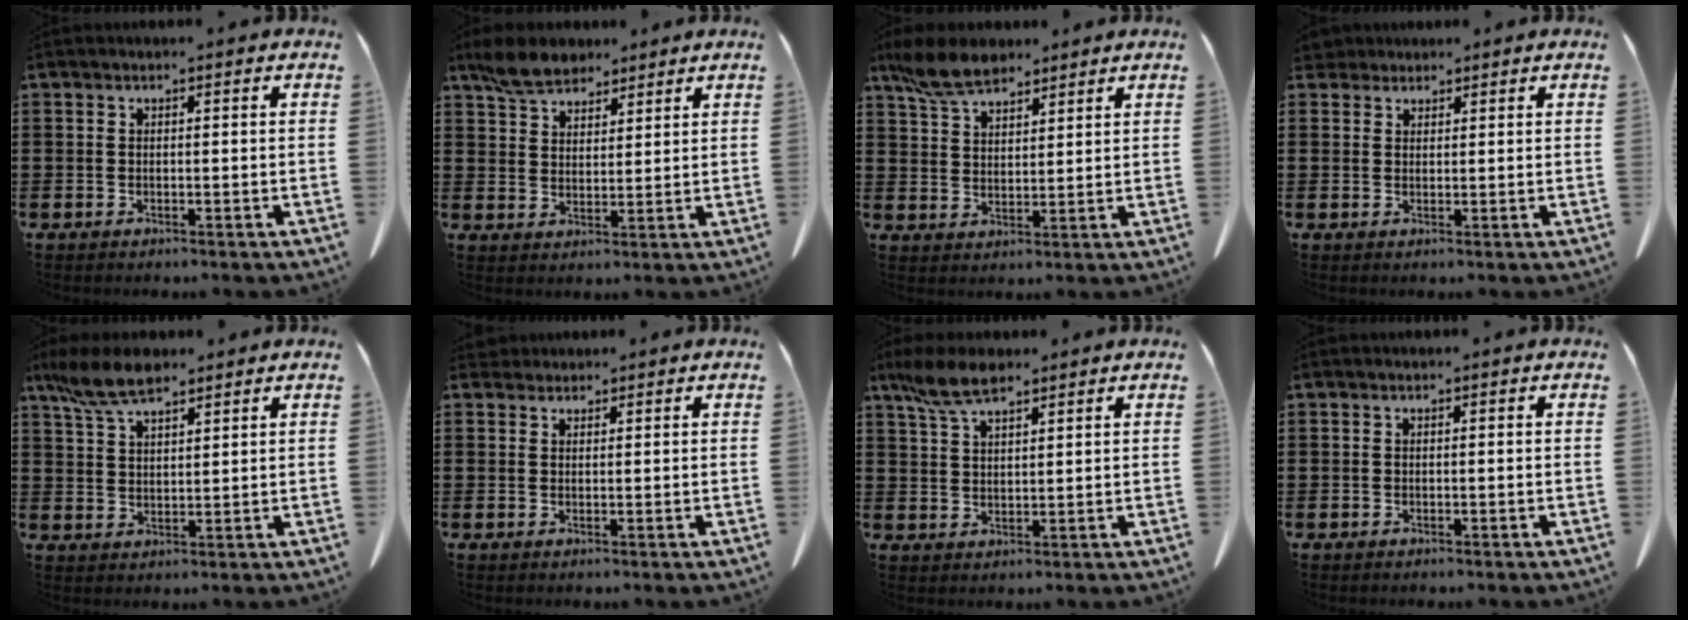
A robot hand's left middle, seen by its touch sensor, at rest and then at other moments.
{"total": 5.8, "force": [4.9, 2.6, 1.8], "torque": [-0.053, -0.002, 0.093]}
{"total": 6.8, "force": [5.5, 2.6, 3.0], "torque": [-0.079, -0.004, 0.106]}
{"total": 2.4, "force": [2.1, 1.0, 0.4], "torque": [-0.016, 0.003, 0.043]}
{"total": 7.1, "force": [5.3, 2.2, 4.2], "torque": [-0.102, -0.006, 0.099]}
{"total": 1.7, "force": [1.5, 0.6, 0.1], "torque": [-0.008, 0.002, 0.032]}
{"total": 6.5, "force": [4.5, 2.1, 4.2], "torque": [-0.099, -0.004, 0.083]}
{"total": 0.0}